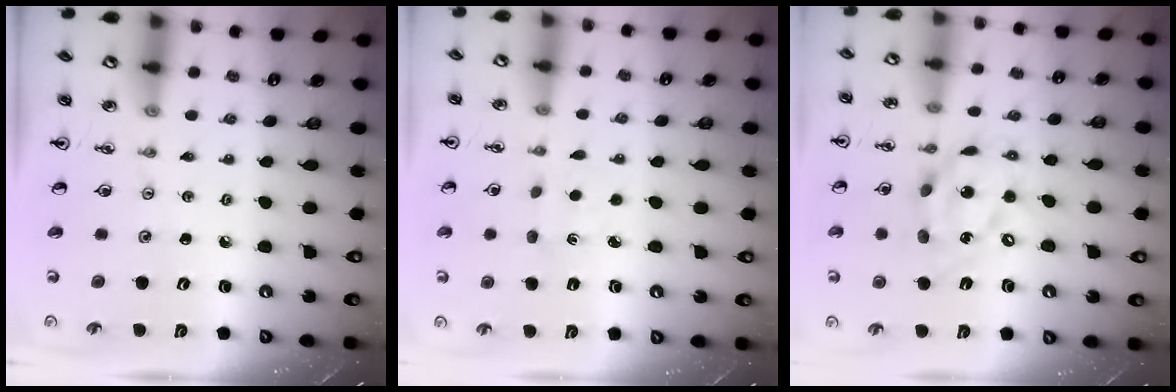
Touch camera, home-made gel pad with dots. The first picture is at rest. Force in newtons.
{"total": 1.3, "press": 1.3, "slide": 0.3}
{"total": 16.1, "press": 16.0, "slide": 1.8}